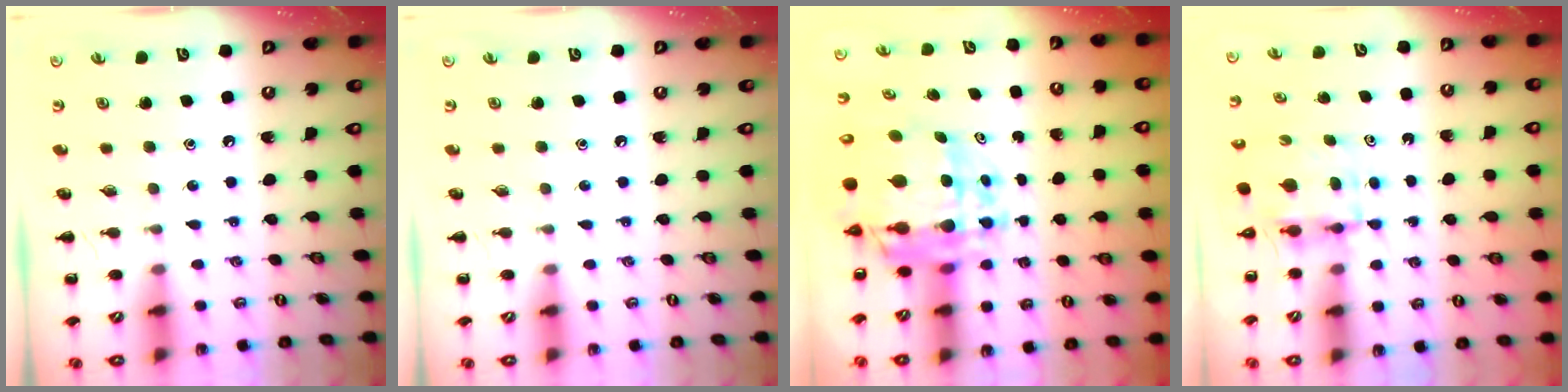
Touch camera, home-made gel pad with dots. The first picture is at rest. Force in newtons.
{"total": 0.0}
{"total": 12.4, "press": 11.8, "slide": 3.8}
{"total": 4.0, "press": 3.9, "slide": 0.3}